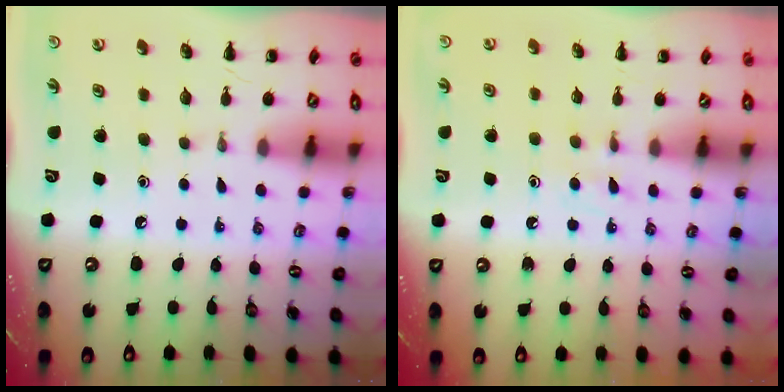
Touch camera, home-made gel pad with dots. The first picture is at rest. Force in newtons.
{"total": 3.6, "press": 3.3, "slide": 1.4}